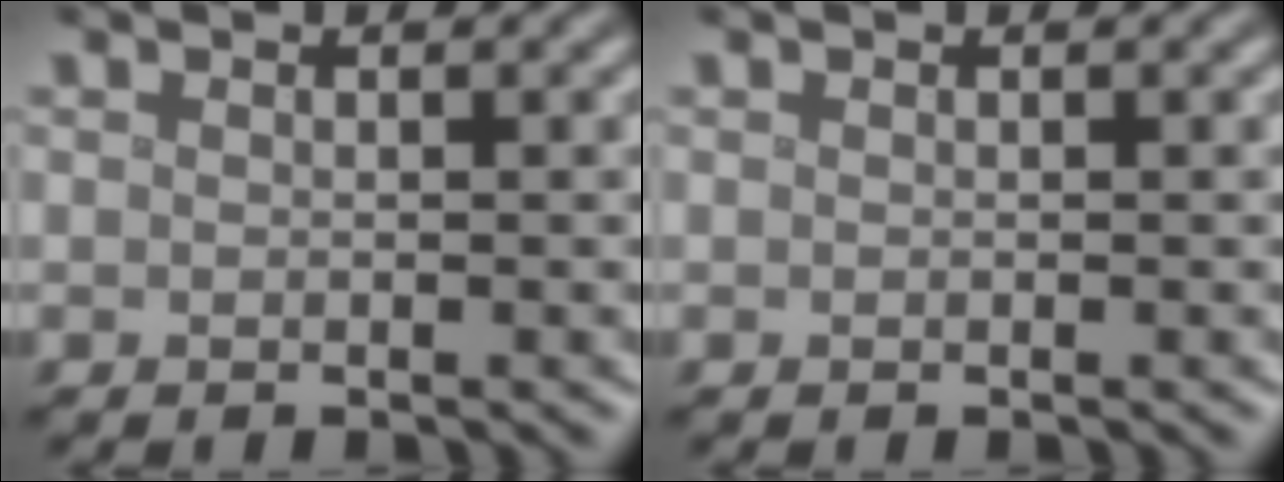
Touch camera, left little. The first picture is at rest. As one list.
[{"total": 0.0}]